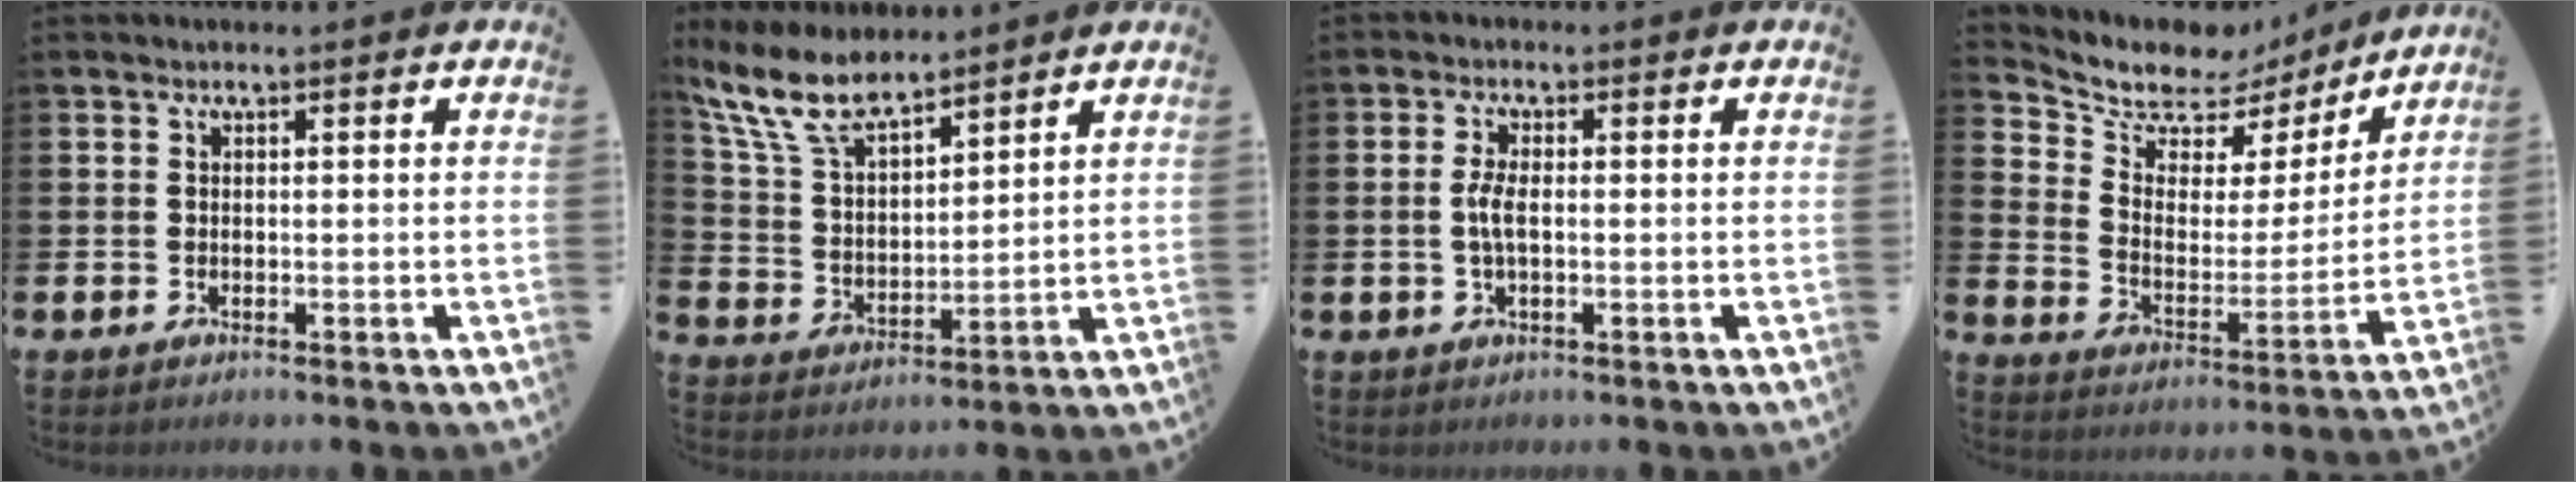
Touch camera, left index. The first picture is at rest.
{"total": 9.0, "force": [7.8, 2.8, 3.5], "torque": [-0.102, -0.030, 0.146]}
{"total": 2.9, "force": [0.0, 1.1, 2.7], "torque": [-0.055, -0.001, -0.005]}
{"total": 9.0, "force": [7.9, 3.8, 2.2], "torque": [-0.085, -0.055, 0.139]}